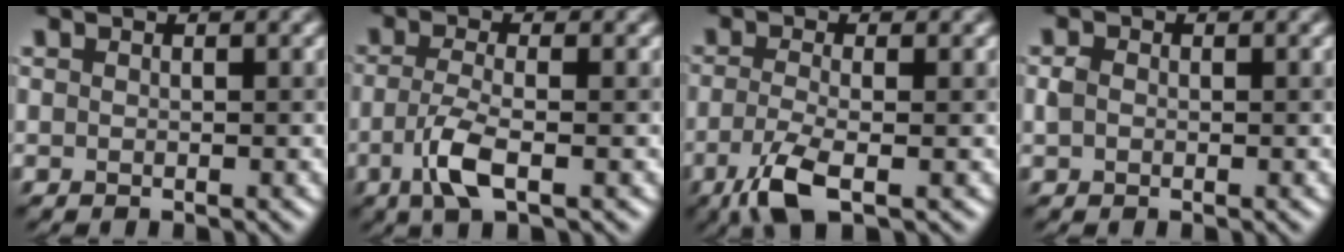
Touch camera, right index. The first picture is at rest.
{"total": 3.2, "force": [-1.3, 1.0, 2.8], "torque": [-0.064, 0.006, -0.020]}
{"total": 4.0, "force": [-2.0, 1.2, 3.3], "torque": [-0.070, -0.001, -0.039]}
{"total": 0.9, "force": [-0.1, 0.9, 0.2], "torque": [-0.004, 0.009, 0.004]}